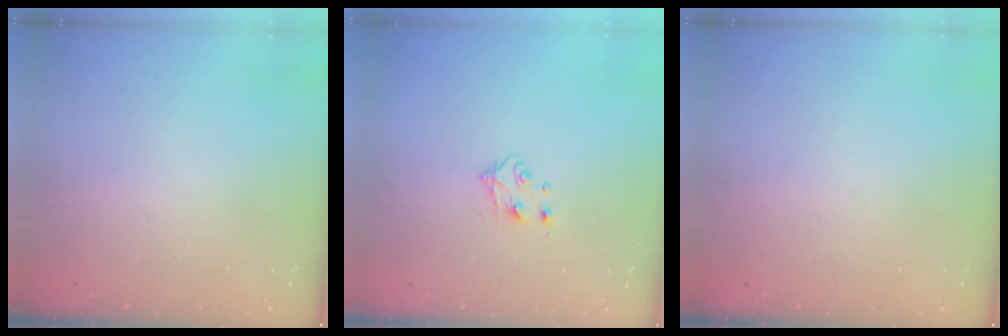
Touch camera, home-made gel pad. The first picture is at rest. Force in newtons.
{"total": 4.7, "press": 4.6, "slide": 0.6}
{"total": 0.0}